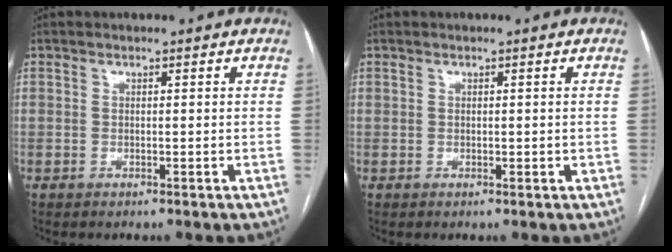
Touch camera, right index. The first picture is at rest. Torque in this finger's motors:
{"motor_torque": [0.09, 0.21, 0.03, 0.03]}